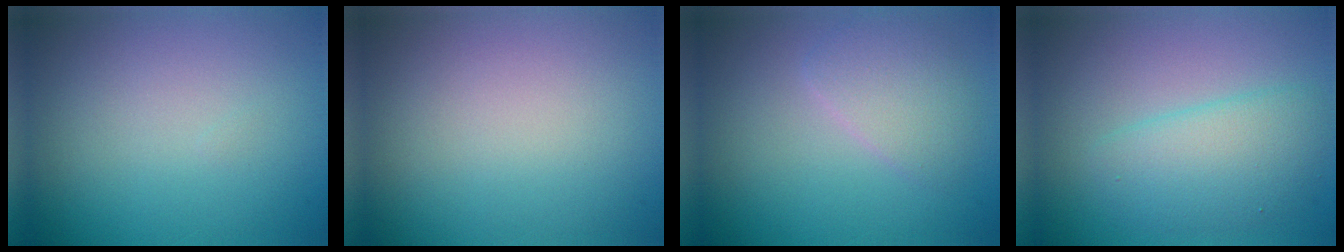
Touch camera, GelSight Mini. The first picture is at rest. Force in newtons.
{"total": 0.0}
{"total": 2.5, "press": 2.5, "slide": 0.1}
{"total": 3.7, "press": 3.7, "slide": 0.2}